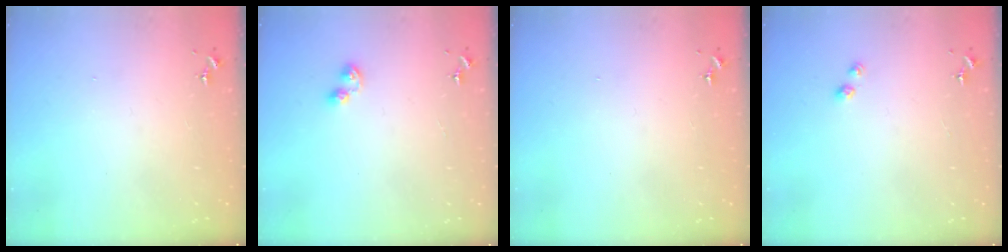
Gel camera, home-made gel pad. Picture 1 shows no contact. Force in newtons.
{"total": 4.8, "press": 4.8, "slide": 0.6}
{"total": 0.0}
{"total": 2.6, "press": 2.6, "slide": 0.4}